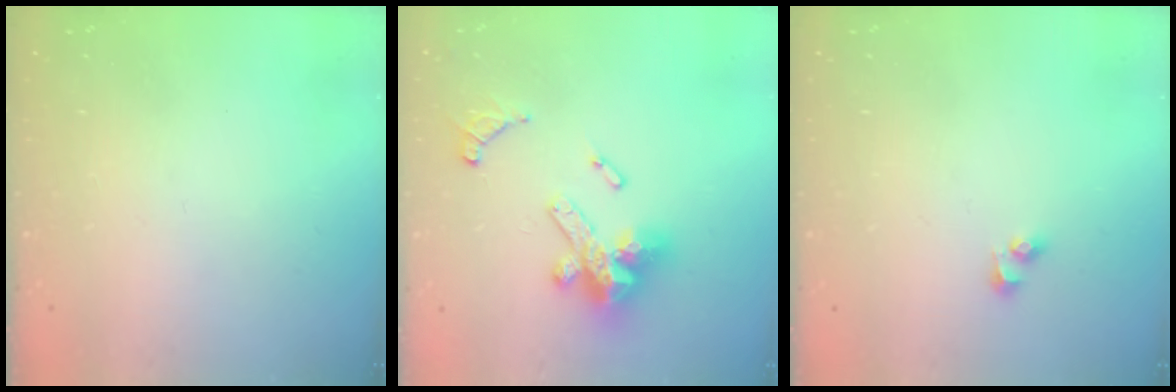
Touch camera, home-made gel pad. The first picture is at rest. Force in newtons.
{"total": 14.2, "press": 14.2, "slide": 1.0}
{"total": 2.7, "press": 2.5, "slide": 1.2}